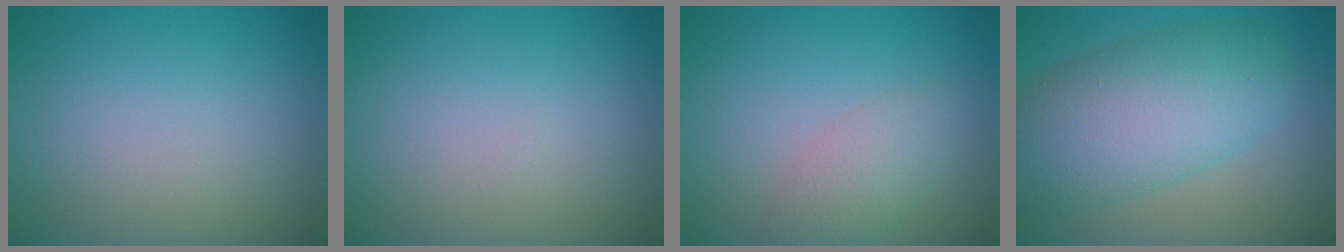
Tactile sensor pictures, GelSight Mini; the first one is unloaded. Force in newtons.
{"total": 0.0}
{"total": 2.7, "press": 2.7, "slide": 0.1}
{"total": 8.2, "press": 8.2, "slide": 0.2}